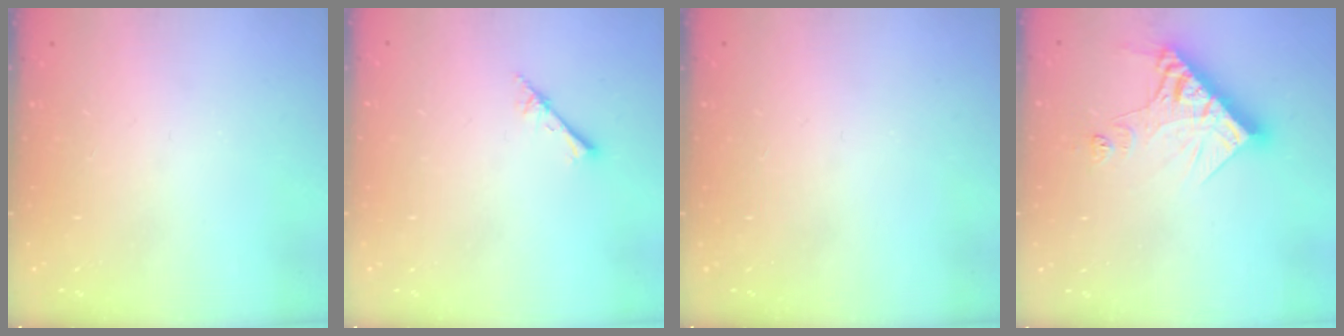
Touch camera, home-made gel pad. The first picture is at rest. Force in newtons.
{"total": 2.6, "press": 2.6, "slide": 0.3}
{"total": 0.0}
{"total": 13.3, "press": 13.2, "slide": 1.7}